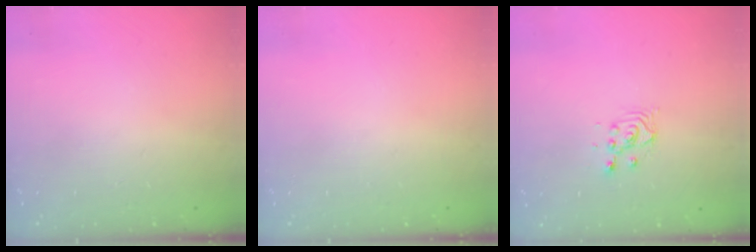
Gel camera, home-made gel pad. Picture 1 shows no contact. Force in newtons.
{"total": 0.0}
{"total": 2.8, "press": 2.8, "slide": 0.1}